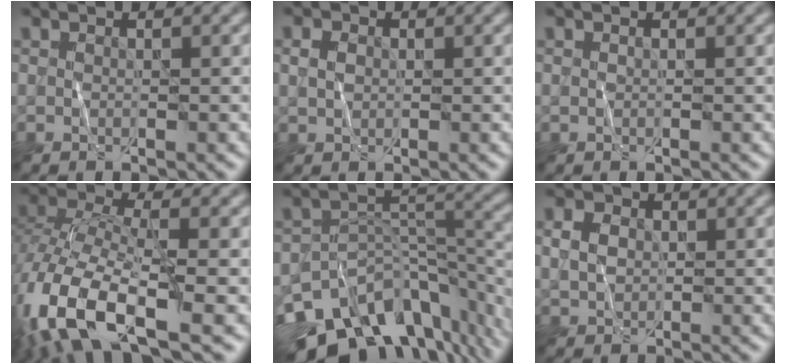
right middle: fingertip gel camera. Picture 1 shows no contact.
{"total": 1.7, "force": [0.3, 1.3, 0.9], "torque": [-0.020, 0.003, 0.005]}
{"total": 0.0}
{"total": 12.1, "force": [-6.0, 4.9, 9.4], "torque": [-0.206, -0.018, -0.120]}
{"total": 13.2, "force": [-8.6, 7.2, 6.9], "torque": [-0.133, -0.005, -0.122]}
{"total": 2.5, "force": [0.4, 2.0, 1.5], "torque": [-0.031, 0.002, 0.006]}